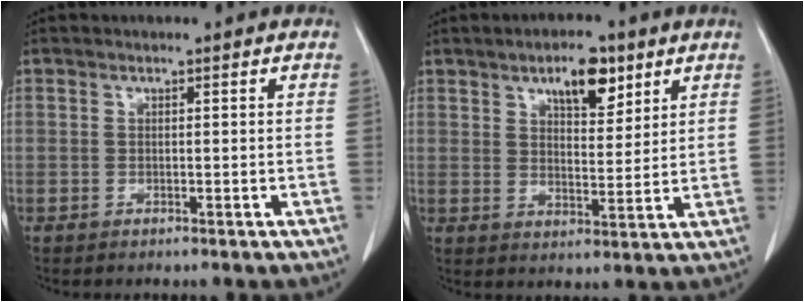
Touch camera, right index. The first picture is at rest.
{"total": 8.4, "force": [4.8, 3.5, 5.9], "torque": [-0.098, 0.004, 0.082]}